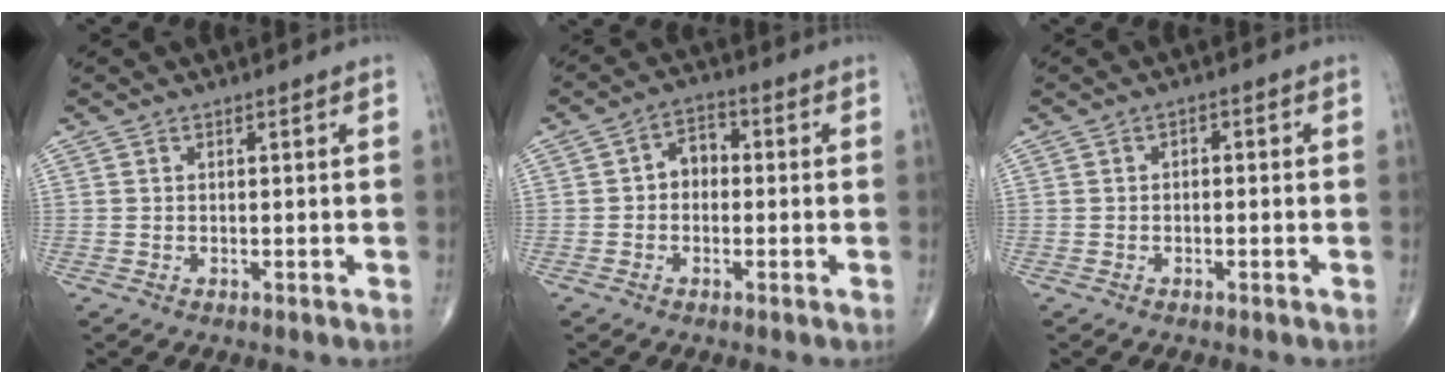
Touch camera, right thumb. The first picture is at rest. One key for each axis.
{"total": 4.6, "fx": -0.3, "fy": 3.5, "fz": 3.0, "tx": -0.027, "ty": 0.021, "tz": -0.016}
{"total": 1.3, "fx": -0.2, "fy": 0.9, "fz": 0.9, "tx": -0.002, "ty": 0.007, "tz": -0.011}